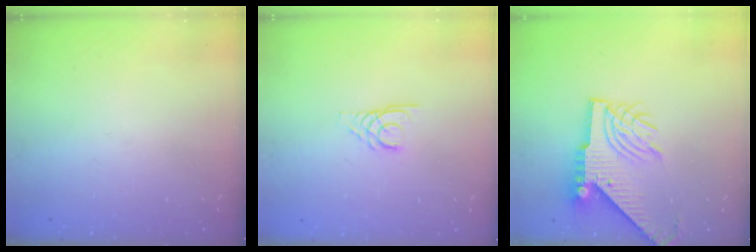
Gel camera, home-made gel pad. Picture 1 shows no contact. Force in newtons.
{"total": 2.7, "press": 2.7, "slide": 0.3}
{"total": 11.5, "press": 11.4, "slide": 1.3}